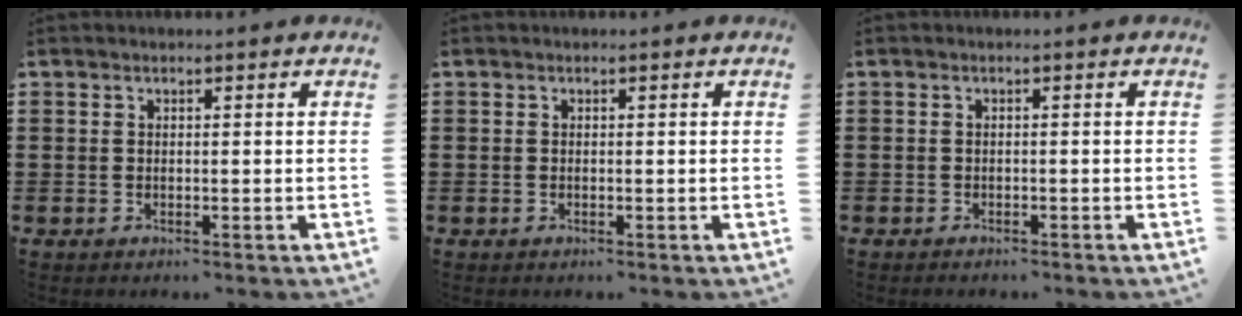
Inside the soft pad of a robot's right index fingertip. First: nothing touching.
{"total": 0.0}
{"total": 0.7, "force": [-0.7, 0.1, -0.1], "torque": [0.000, 0.002, -0.016]}